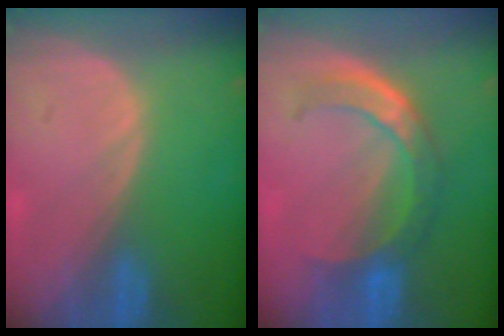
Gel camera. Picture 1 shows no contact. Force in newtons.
{"total": 7.8, "press": 6.7, "slide": 4.0}